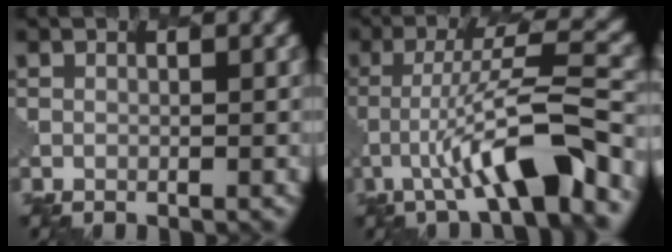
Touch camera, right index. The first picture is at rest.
{"total": 7.8, "force": [-3.3, 1.1, 6.9], "torque": [-0.109, 0.019, -0.050]}